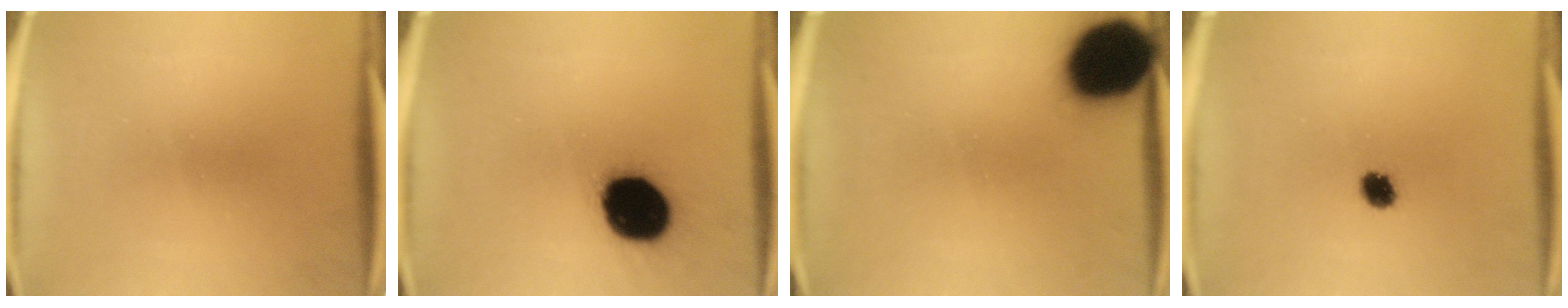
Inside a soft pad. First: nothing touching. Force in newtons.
{"total": 18.9}
{"total": 21.3}
{"total": 3.4}